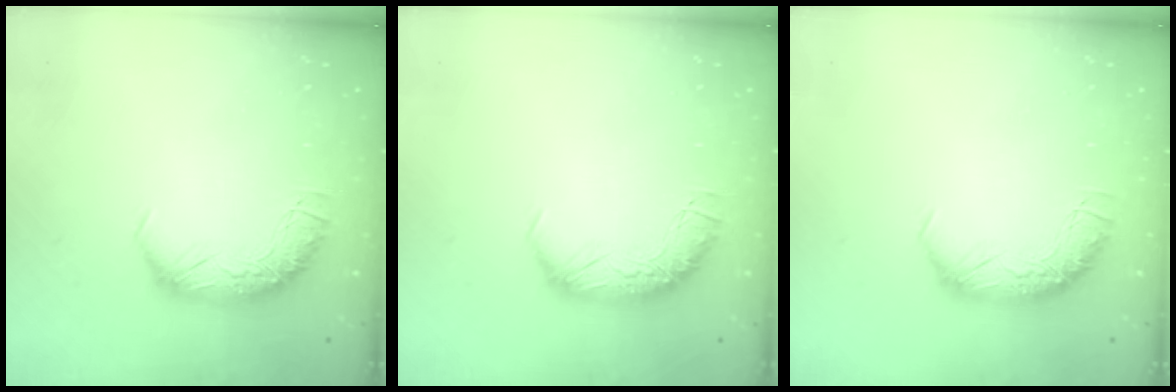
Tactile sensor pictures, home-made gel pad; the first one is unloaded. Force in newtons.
{"total": 0.0}
{"total": 0.0}